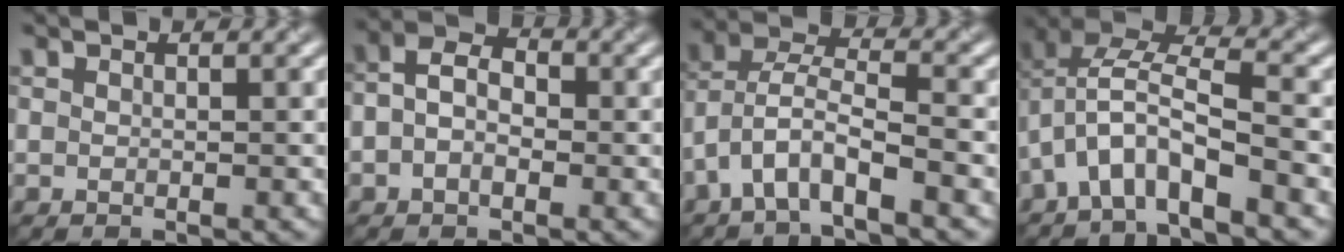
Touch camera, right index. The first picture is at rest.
{"total": 3.6, "force": [-0.4, 2.4, 2.6], "torque": [-0.049, 0.008, -0.017]}
{"total": 5.1, "force": [-2.8, 1.6, 3.9], "torque": [-0.074, 0.009, -0.059]}
{"total": 6.7, "force": [-2.9, 2.5, 5.6], "torque": [-0.107, 0.017, -0.059]}